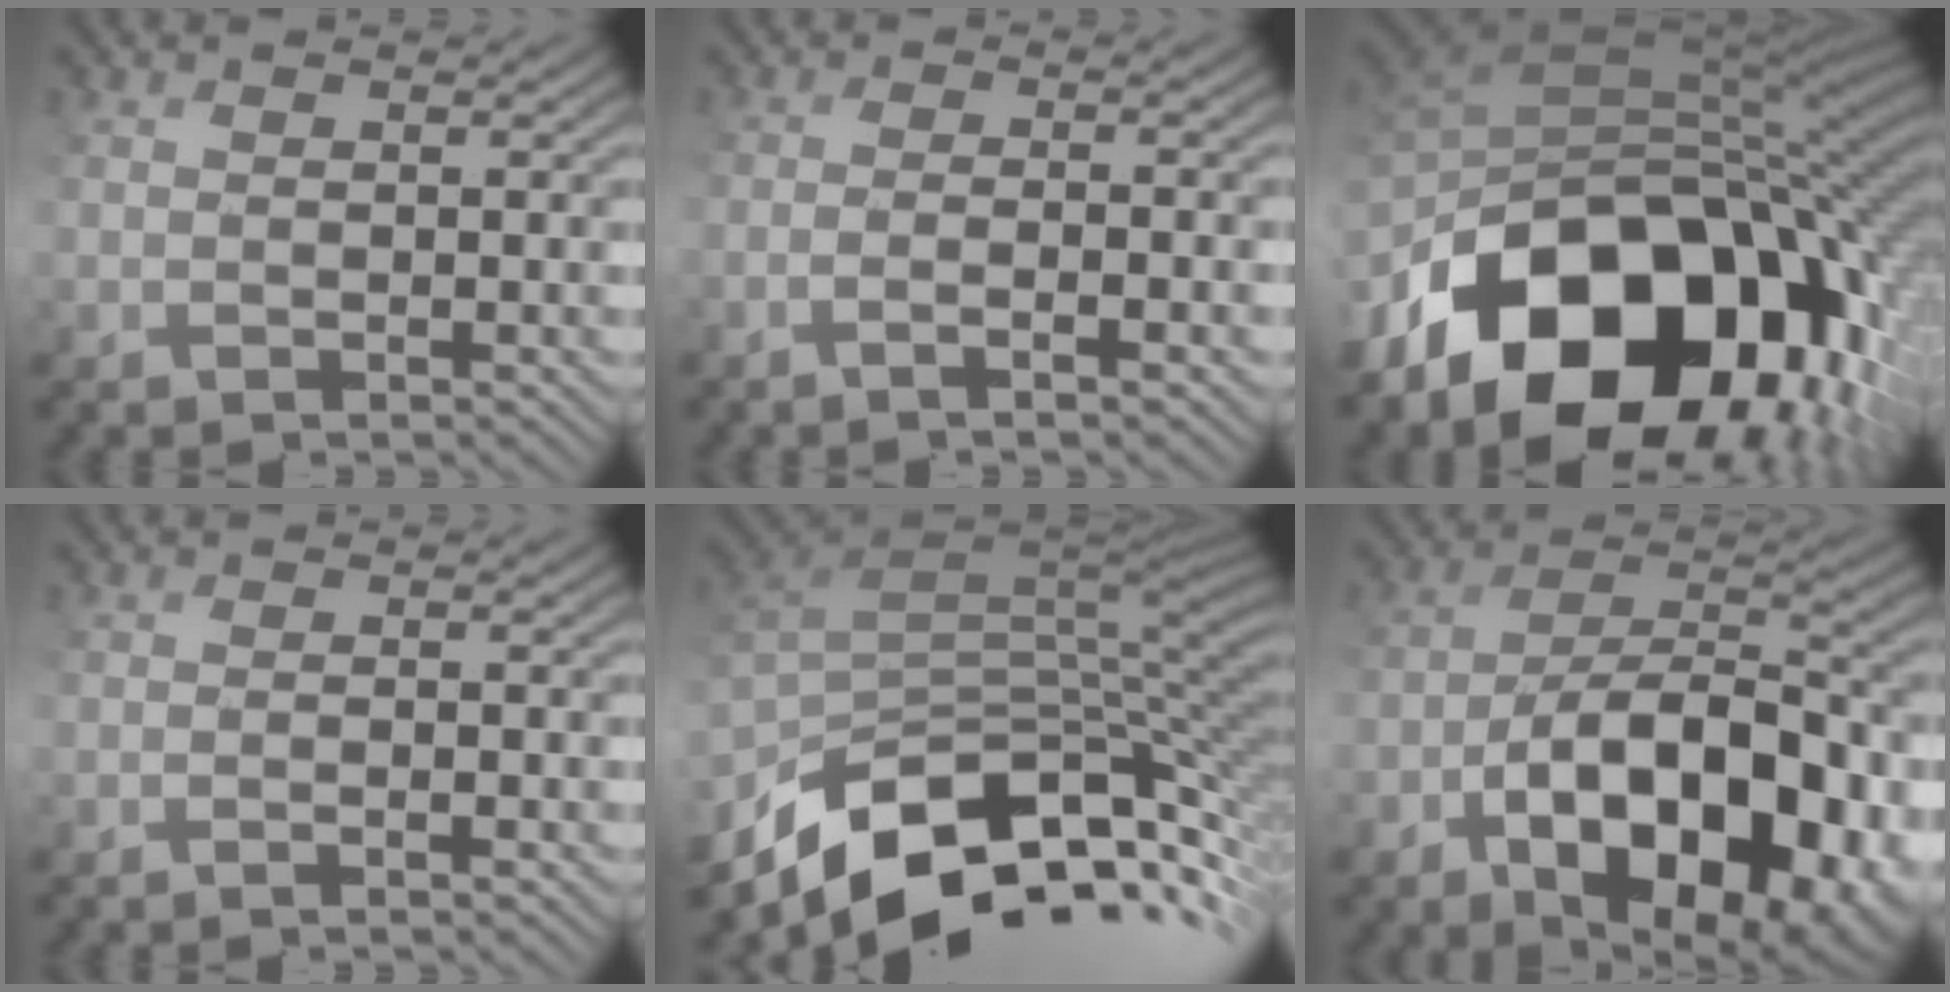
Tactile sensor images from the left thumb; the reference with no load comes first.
{"total": 2.9, "force": [-1.8, 0.4, 2.2], "torque": [-0.036, 0.010, -0.042]}
{"total": 19.9, "force": [-8.2, 12.5, 13.2], "torque": [-0.269, -0.025, -0.108]}
{"total": 1.1, "force": [-0.8, 0.1, 0.7], "torque": [-0.014, 0.006, -0.020]}
{"total": 13.8, "force": [-7.9, 7.1, 8.8], "torque": [-0.220, -0.015, -0.124]}
{"total": 15.9, "force": [-7.0, 8.4, 11.5], "torque": [-0.169, -0.014, -0.102]}